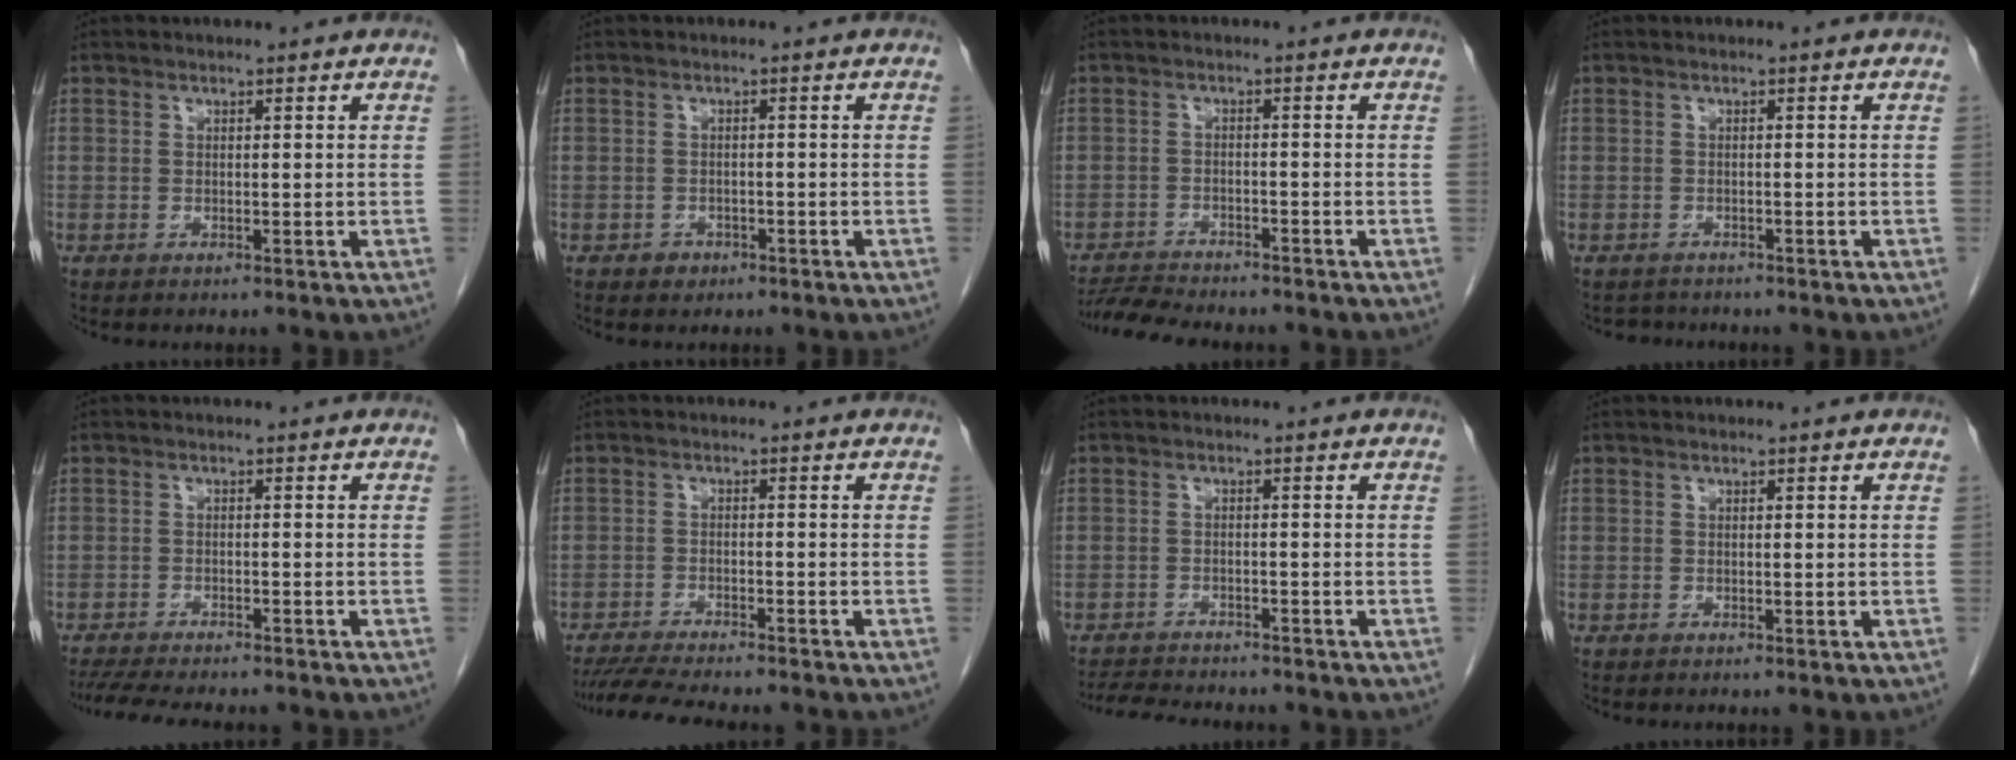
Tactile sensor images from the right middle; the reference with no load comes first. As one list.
[{"total": 1.5, "force": [-0.9, 1.2, 0.3], "torque": [-0.005, 0.004, -0.010]}, {"total": 7.3, "force": [-7.0, 0.6, 2.2], "torque": [-0.034, -0.013, -0.112]}, {"total": 2.0, "force": [-1.9, 0.8, -0.3], "torque": [0.002, -0.003, -0.029]}, {"total": 11.7, "force": [-10.3, 2.0, 5.1], "torque": [-0.080, -0.013, -0.144]}, {"total": 10.4, "force": [-9.2, 0.9, 4.6], "torque": [-0.069, -0.015, -0.140]}, {"total": 7.9, "force": [-7.4, 1.3, 2.5], "torque": [-0.039, -0.008, -0.111]}, {"total": 0.0}]